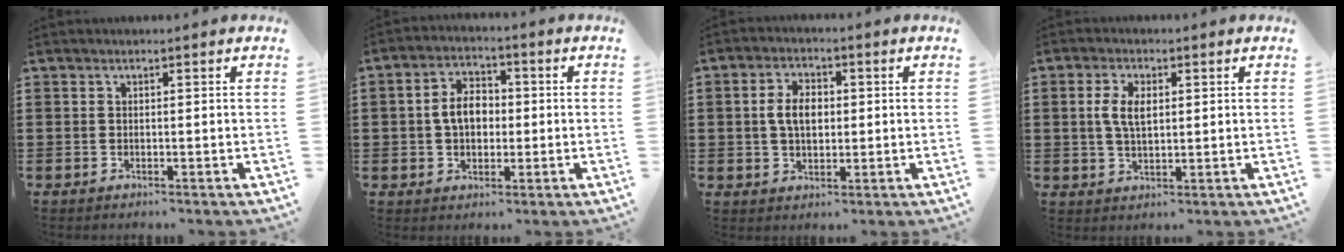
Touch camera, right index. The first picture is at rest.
{"total": 5.6, "force": [-0.1, 3.9, 4.1], "torque": [-0.093, 0.013, -0.008]}
{"total": 5.1, "force": [0.2, 3.2, 4.0], "torque": [-0.083, 0.006, -0.003]}
{"total": 4.7, "force": [0.7, 2.4, 4.0], "torque": [-0.090, 0.009, 0.008]}